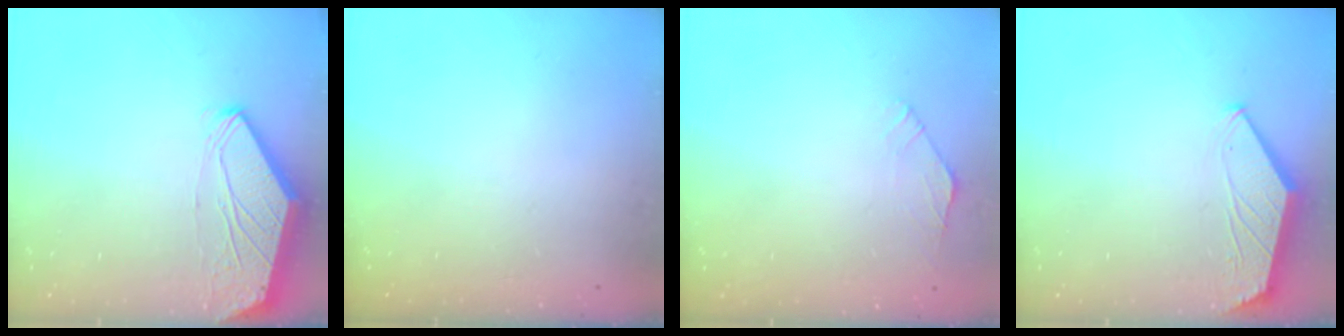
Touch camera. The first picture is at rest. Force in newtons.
{"total": 0.0}
{"total": 2.1, "press": 2.1, "slide": 0.5}
{"total": 1.7, "press": 1.6, "slide": 0.4}